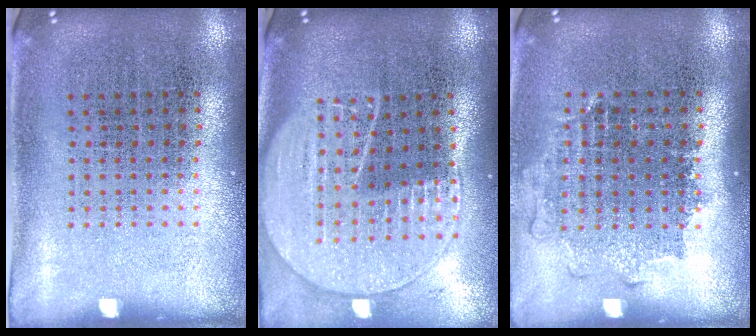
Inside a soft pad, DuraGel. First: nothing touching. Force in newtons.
{"total": 1.9, "press": 1.8, "slide": 0.8}
{"total": 1.1, "press": 1.0, "slide": 0.5}